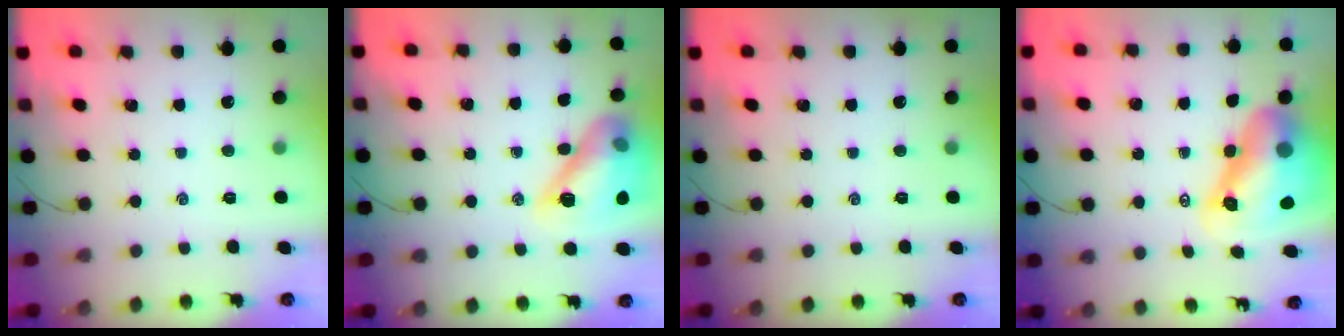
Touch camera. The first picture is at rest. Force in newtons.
{"total": 16.2, "press": 16.1, "slide": 2.0}
{"total": 0.0}
{"total": 13.3, "press": 12.8, "slide": 3.8}